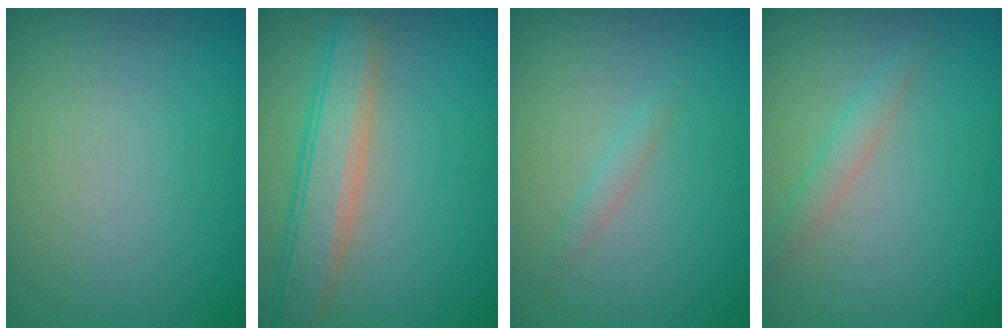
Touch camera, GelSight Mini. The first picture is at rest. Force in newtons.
{"total": 4.7, "press": 4.7, "slide": 0.4}
{"total": 0.7, "press": 0.7, "slide": 0.1}
{"total": 1.0, "press": 1.0, "slide": 0.1}